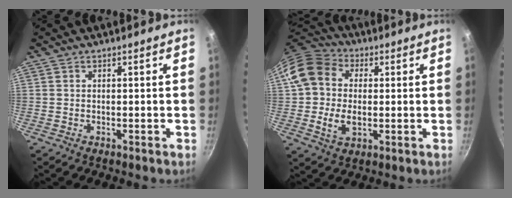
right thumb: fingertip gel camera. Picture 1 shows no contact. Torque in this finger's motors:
{"motor_torque": [1.09, 1.01, 1.14, -0.05, 0.36]}